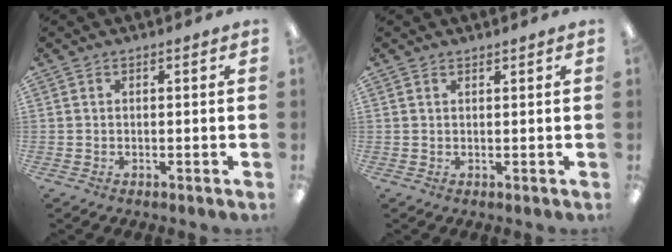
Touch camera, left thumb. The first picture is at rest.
{"total": 0.8, "force": [0.8, 0.0, 0.0], "torque": [-0.002, -0.001, 0.014]}